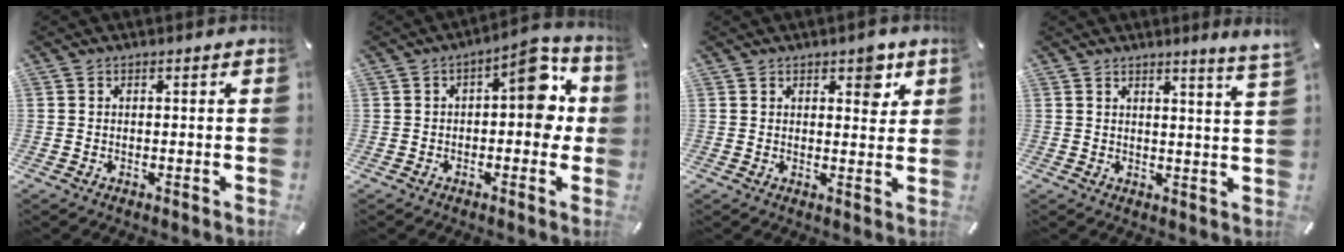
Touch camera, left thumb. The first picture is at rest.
{"total": 11.2, "force": [1.9, 5.3, 9.6], "torque": [-0.114, -0.013, 0.025]}
{"total": 5.0, "force": [2.8, 2.8, 3.1], "torque": [-0.012, -0.018, 0.038]}
{"total": 4.0, "force": [3.3, -0.8, 2.2], "torque": [-0.040, -0.026, 0.055]}